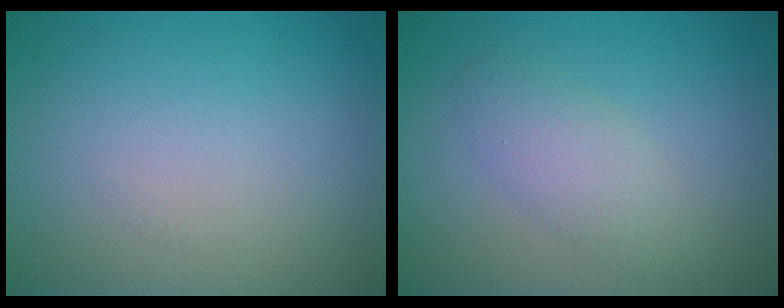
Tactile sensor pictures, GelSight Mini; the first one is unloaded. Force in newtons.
{"total": 2.7, "press": 2.7, "slide": 0.2}